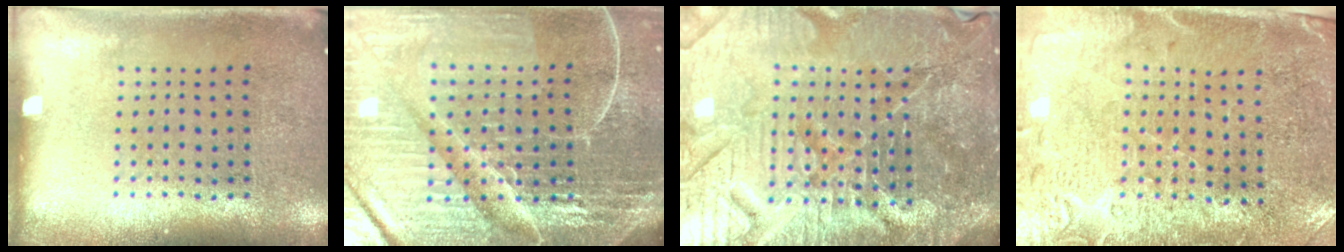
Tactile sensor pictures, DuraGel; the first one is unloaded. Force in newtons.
{"total": 7.1, "press": 6.2, "slide": 3.5}
{"total": 6.4, "press": 5.9, "slide": 2.6}
{"total": 3.0, "press": 2.9, "slide": 1.0}